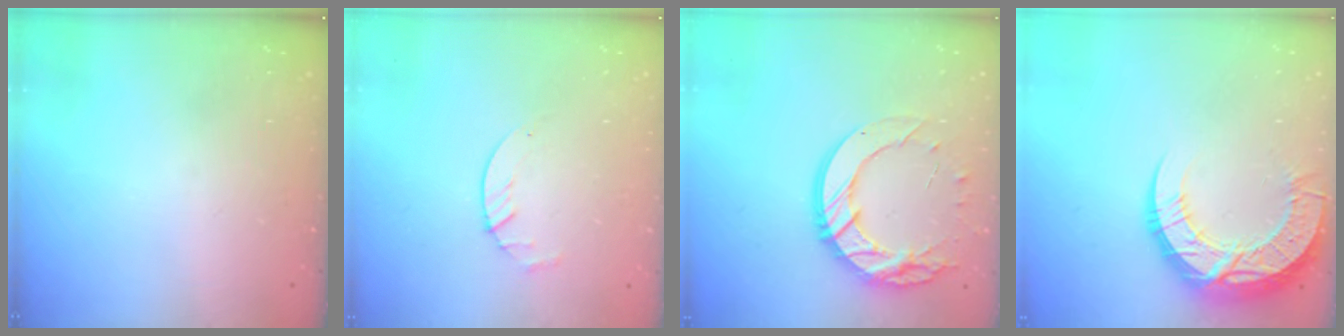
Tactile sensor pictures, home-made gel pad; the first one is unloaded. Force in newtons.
{"total": 2.9, "press": 2.9, "slide": 0.4}
{"total": 16.8, "press": 16.8, "slide": 1.2}
{"total": 16.5, "press": 16.5, "slide": 1.2}